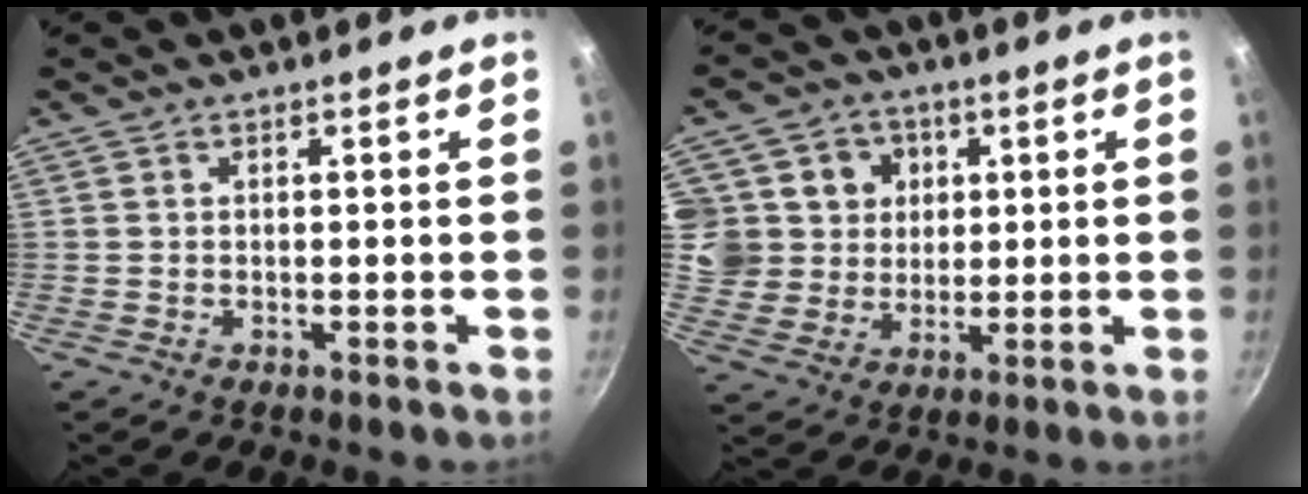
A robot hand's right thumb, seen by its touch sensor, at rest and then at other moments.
{"total": 10.7, "force": [2.7, 10.0, 2.6], "torque": [-0.003, -0.003, 0.046]}